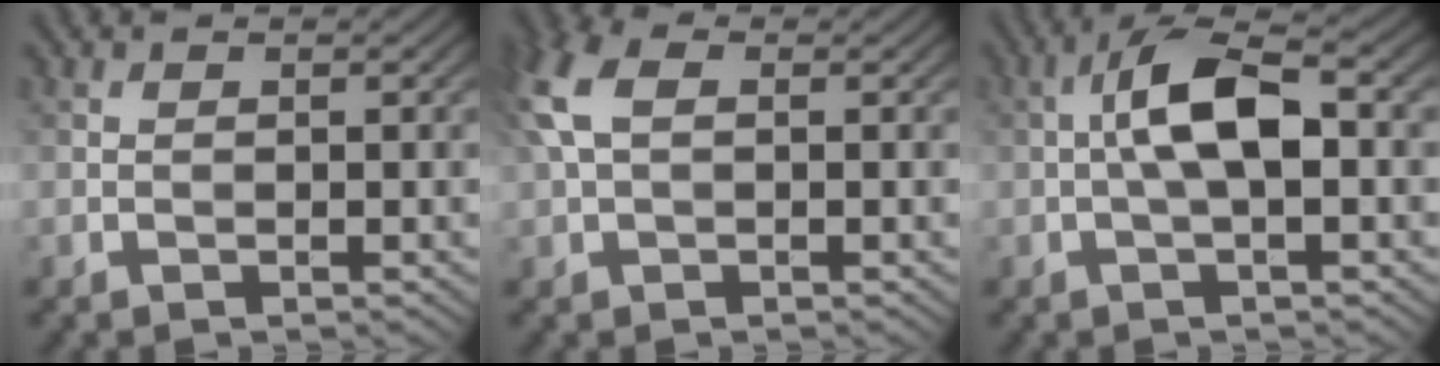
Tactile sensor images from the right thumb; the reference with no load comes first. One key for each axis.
{"total": 6.1, "fx": 1.4, "fy": 3.5, "fz": 4.8, "tx": -0.132, "ty": 0.019, "tz": 0.021}
{"total": 6.9, "fx": 0.0, "fy": 2.4, "fz": 6.5, "tx": -0.125, "ty": 0.019, "tz": -0.008}